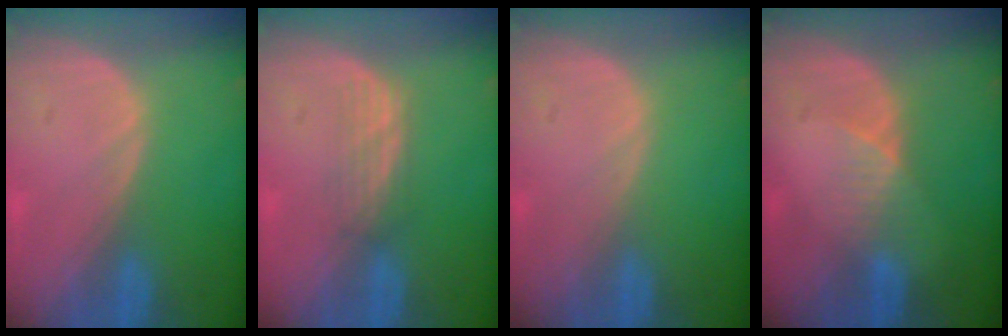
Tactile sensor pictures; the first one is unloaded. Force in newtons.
{"total": 2.9, "press": 2.6, "slide": 1.4}
{"total": 0.0}
{"total": 3.0, "press": 2.6, "slide": 1.5}